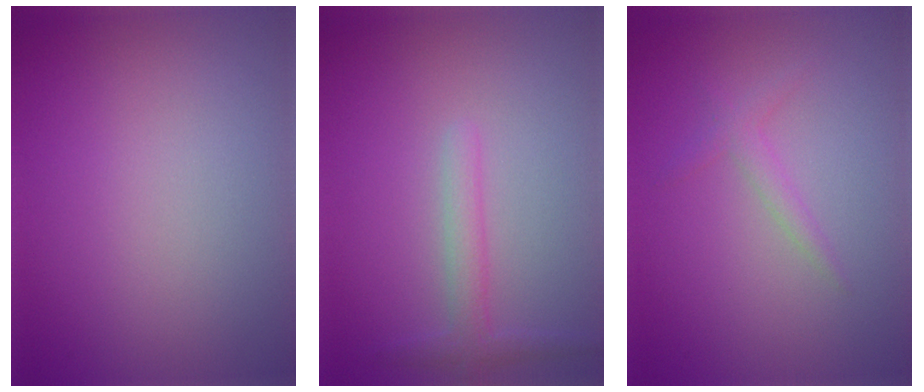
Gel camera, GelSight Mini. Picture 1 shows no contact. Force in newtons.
{"total": 2.1, "press": 2.1, "slide": 0.1}
{"total": 1.3, "press": 1.3, "slide": 0.1}